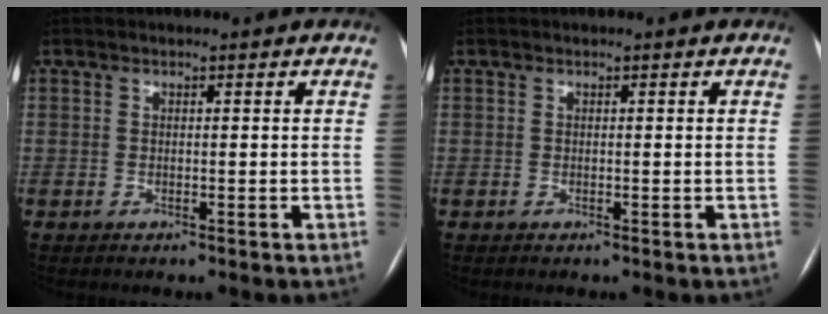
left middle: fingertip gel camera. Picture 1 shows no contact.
{"total": 0.0}